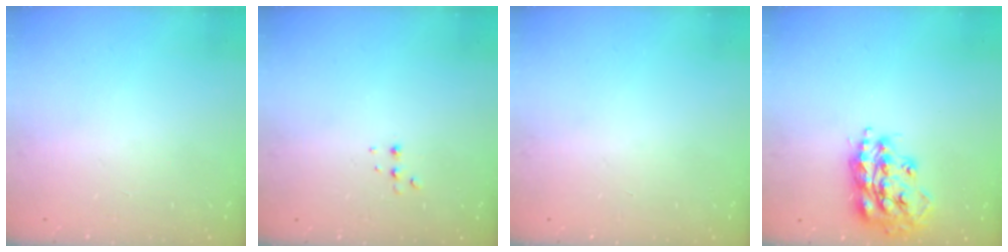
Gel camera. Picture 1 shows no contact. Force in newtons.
{"total": 4.2, "press": 4.1, "slide": 0.9}
{"total": 0.0}
{"total": 17.0, "press": 16.9, "slide": 1.4}